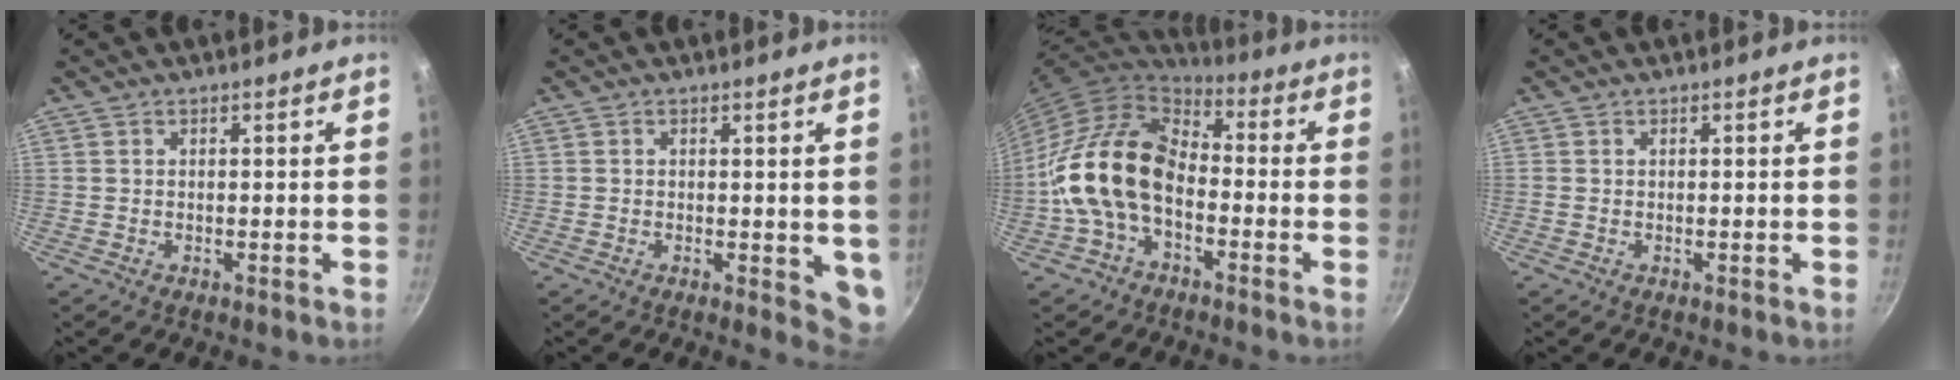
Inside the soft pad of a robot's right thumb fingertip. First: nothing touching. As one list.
[{"total": 5.6, "force": [0.2, 2.4, 5.1], "torque": [-0.055, -0.015, 0.002]}, {"total": 16.9, "force": [-4.0, 11.0, 12.2], "torque": [-0.206, 0.053, -0.095]}, {"total": 0.0}]